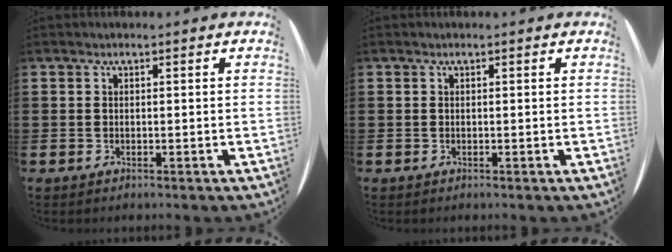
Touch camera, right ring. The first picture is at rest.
{"total": 0.0}